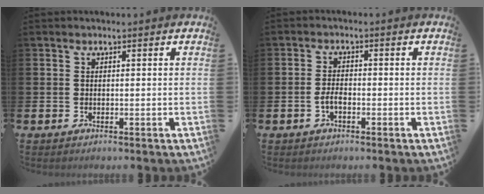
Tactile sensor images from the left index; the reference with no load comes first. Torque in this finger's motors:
{"motor_torque": [0.45, 0.20, -0.01, 0.03]}